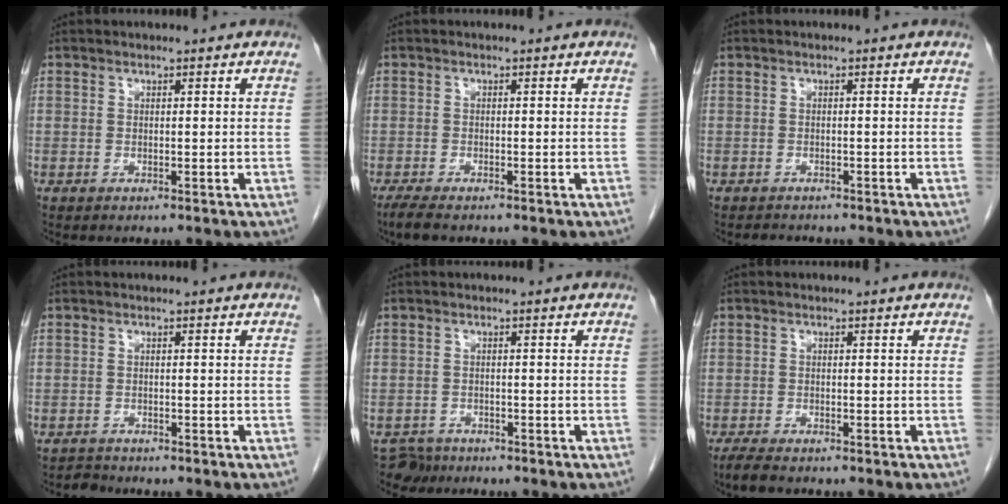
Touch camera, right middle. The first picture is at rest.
{"total": 2.8, "force": [-2.2, 0.5, 1.7], "torque": [-0.040, -0.010, -0.038]}
{"total": 2.3, "force": [-2.0, 0.9, 0.4], "torque": [-0.013, -0.005, -0.027]}
{"total": 1.3, "force": [-1.1, 0.3, -0.5], "torque": [0.008, -0.003, -0.020]}
{"total": 2.6, "force": [-2.1, 1.4, -0.4], "torque": [0.004, 0.004, -0.034]}
{"total": 3.0, "force": [-2.5, 0.7, 1.6], "torque": [-0.039, -0.009, -0.040]}